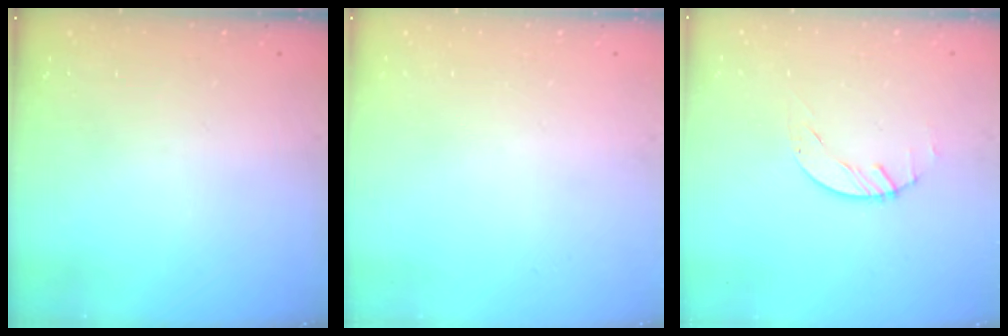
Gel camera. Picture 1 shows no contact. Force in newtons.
{"total": 0.0}
{"total": 1.5, "press": 1.4, "slide": 0.1}